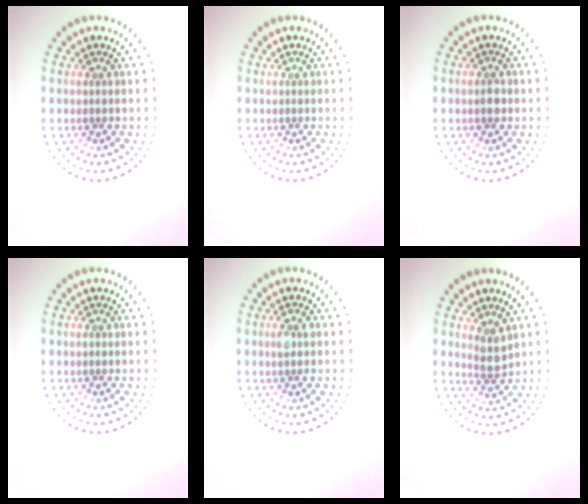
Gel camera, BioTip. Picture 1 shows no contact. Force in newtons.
{"total": 0.0}
{"total": 1.2, "press": 1.2, "slide": 0.1}
{"total": 0.0}
{"total": 1.0, "press": 0.9, "slide": 0.5}
{"total": 2.0, "press": 1.7, "slide": 1.2}